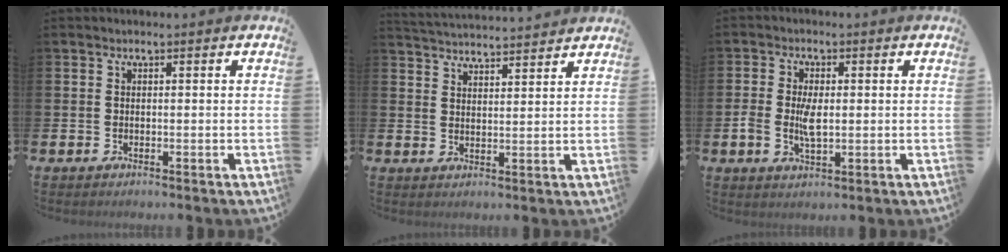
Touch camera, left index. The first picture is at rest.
{"total": 4.1, "force": [4.1, 0.0, -0.1], "torque": [-0.006, -0.029, 0.073]}
{"total": 4.3, "force": [0.0, 2.3, 3.6], "torque": [-0.056, 0.001, -0.003]}